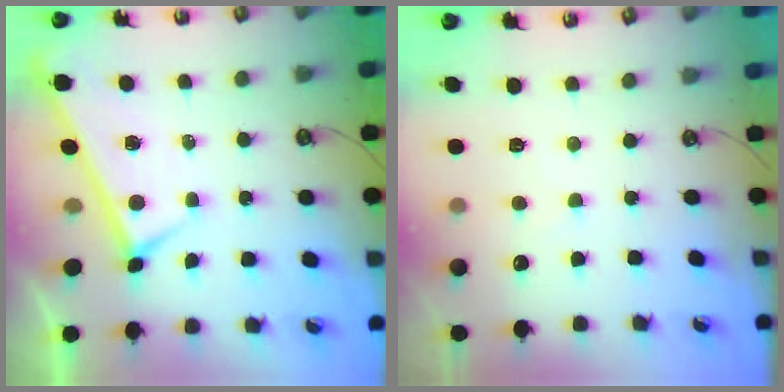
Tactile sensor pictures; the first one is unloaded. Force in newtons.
{"total": 0.8, "press": 0.8, "slide": 0.2}